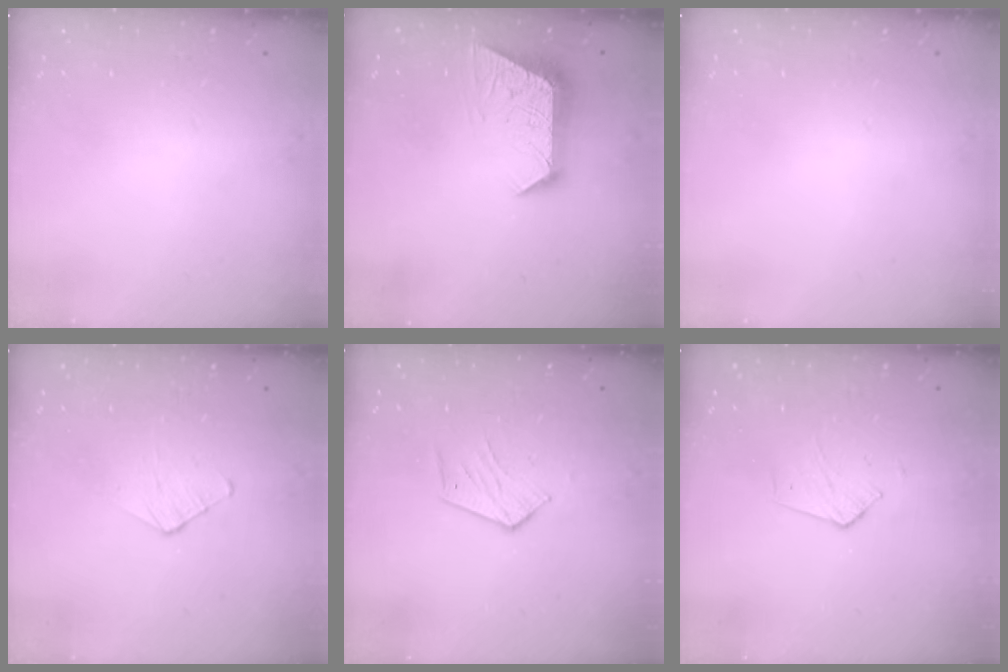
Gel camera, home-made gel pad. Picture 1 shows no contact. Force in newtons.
{"total": 10.5, "press": 10.5, "slide": 0.9}
{"total": 0.0}
{"total": 2.8, "press": 2.7, "slide": 0.3}
{"total": 5.4, "press": 5.4, "slide": 0.3}
{"total": 2.9, "press": 2.9, "slide": 0.2}